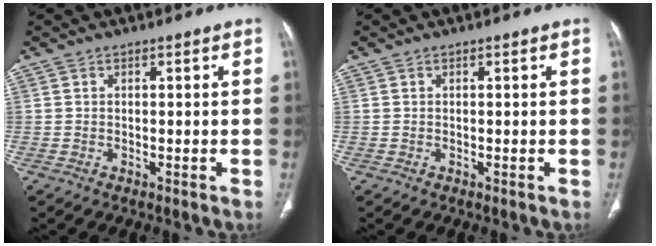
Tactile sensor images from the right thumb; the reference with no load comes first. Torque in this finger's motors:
{"motor_torque": [1.98, 1.95, -0.02, 0.00, 0.01]}